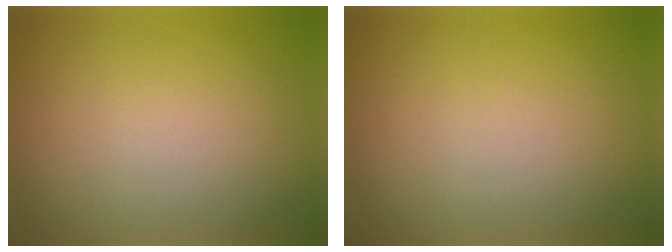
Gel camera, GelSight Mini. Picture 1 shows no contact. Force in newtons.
{"total": 0.0}